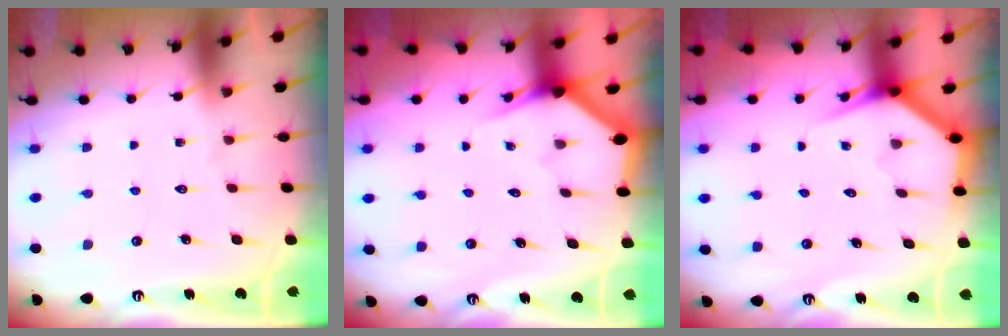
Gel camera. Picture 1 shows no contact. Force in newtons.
{"total": 2.8, "press": 2.8, "slide": 0.1}
{"total": 3.4, "press": 3.4, "slide": 0.3}